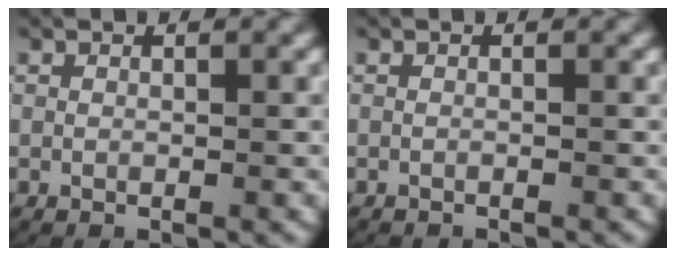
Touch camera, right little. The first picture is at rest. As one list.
[{"total": 0.6, "force": [-0.6, 0.0, -0.1], "torque": [-0.006, -0.006, -0.008]}]